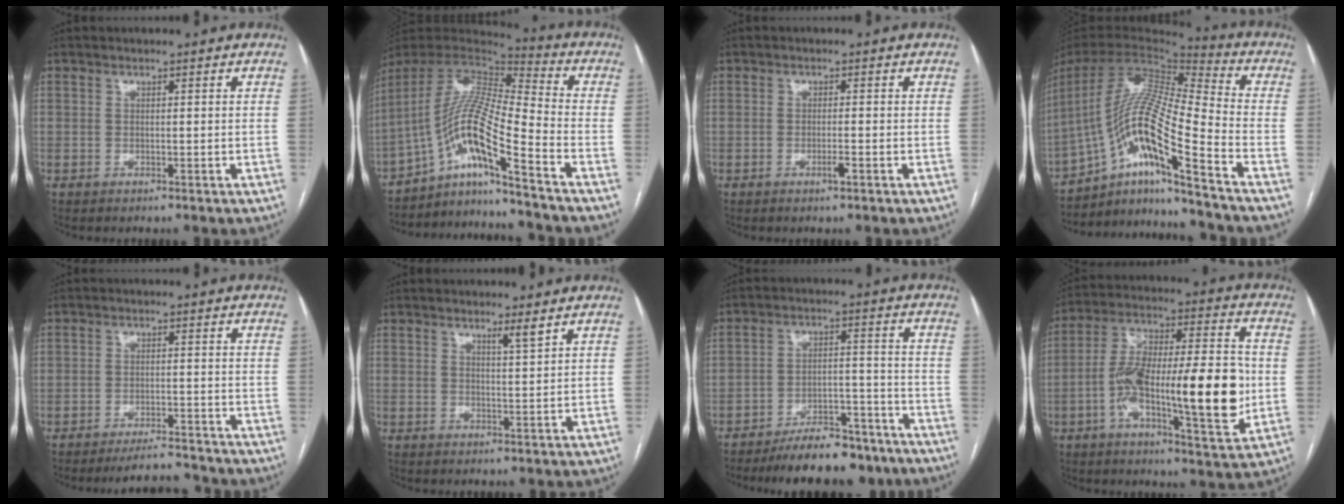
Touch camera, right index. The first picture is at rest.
{"total": 14.1, "force": [-9.2, -0.8, 10.6], "torque": [-0.205, 0.012, -0.166]}
{"total": 1.5, "force": [-0.8, 0.0, 1.3], "torque": [-0.023, 0.000, -0.012]}
{"total": 18.5, "force": [-11.3, 0.3, 14.6], "torque": [-0.305, 0.001, -0.206]}
{"total": 5.8, "force": [-5.7, 0.7, 0.7], "torque": [-0.005, 0.004, -0.088]}
{"total": 1.9, "force": [1.4, -0.4, 1.2], "torque": [-0.021, -0.007, 0.026]}
{"total": 13.3, "force": [-11.3, 4.5, 5.3], "torque": [-0.059, 0.033, -0.168]}
{"total": 21.0, "force": [-3.4, 4.5, 20.2], "torque": [-0.324, 0.019, -0.049]}